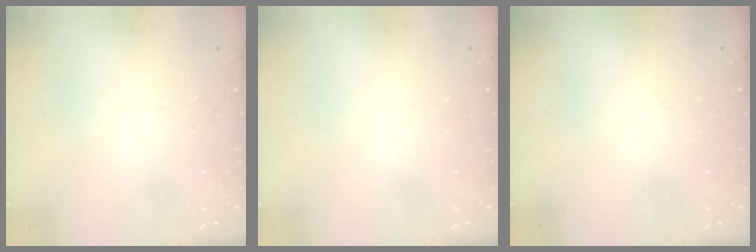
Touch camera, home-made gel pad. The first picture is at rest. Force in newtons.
{"total": 0.0}
{"total": 0.0}